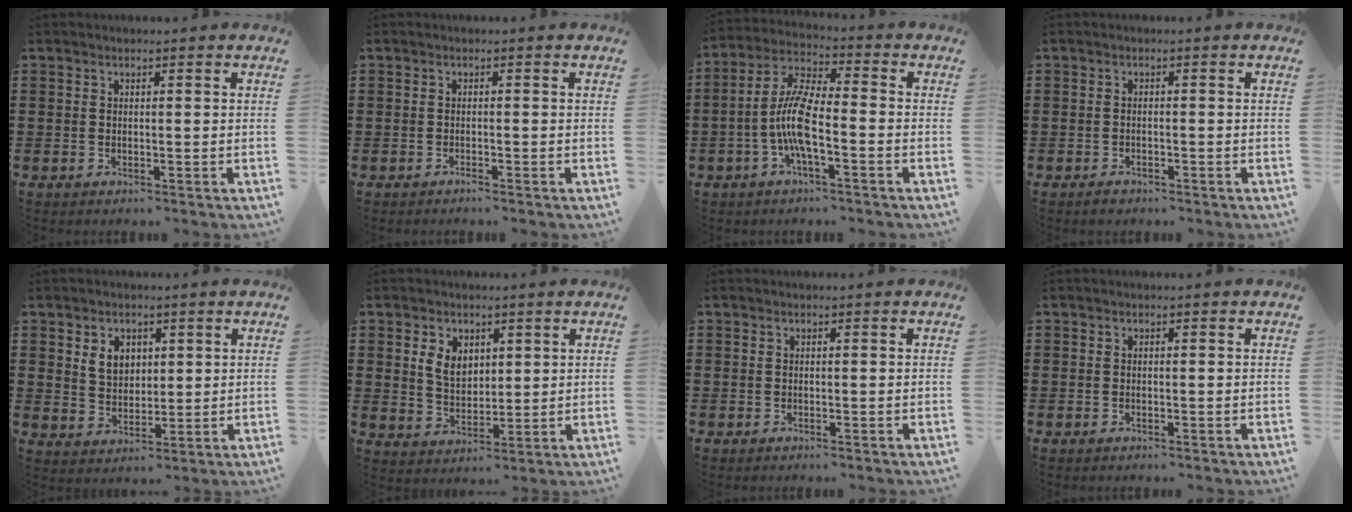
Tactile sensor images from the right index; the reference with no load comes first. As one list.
[{"total": 0.6, "force": [-0.6, 0.0, 0.1], "torque": [-0.004, -0.001, -0.013]}, {"total": 8.7, "force": [-2.5, 2.4, 8.0], "torque": [-0.184, -0.010, -0.052]}, {"total": 1.0, "force": [-0.9, 0.4, 0.3], "torque": [-0.010, -0.002, -0.018]}, {"total": 4.6, "force": [1.8, 3.7, 2.2], "torque": [-0.057, 0.012, 0.033]}, {"total": 5.0, "force": [1.9, 3.7, 2.7], "torque": [-0.059, 0.009, 0.032]}, {"total": 0.0}, {"total": 0.0}]